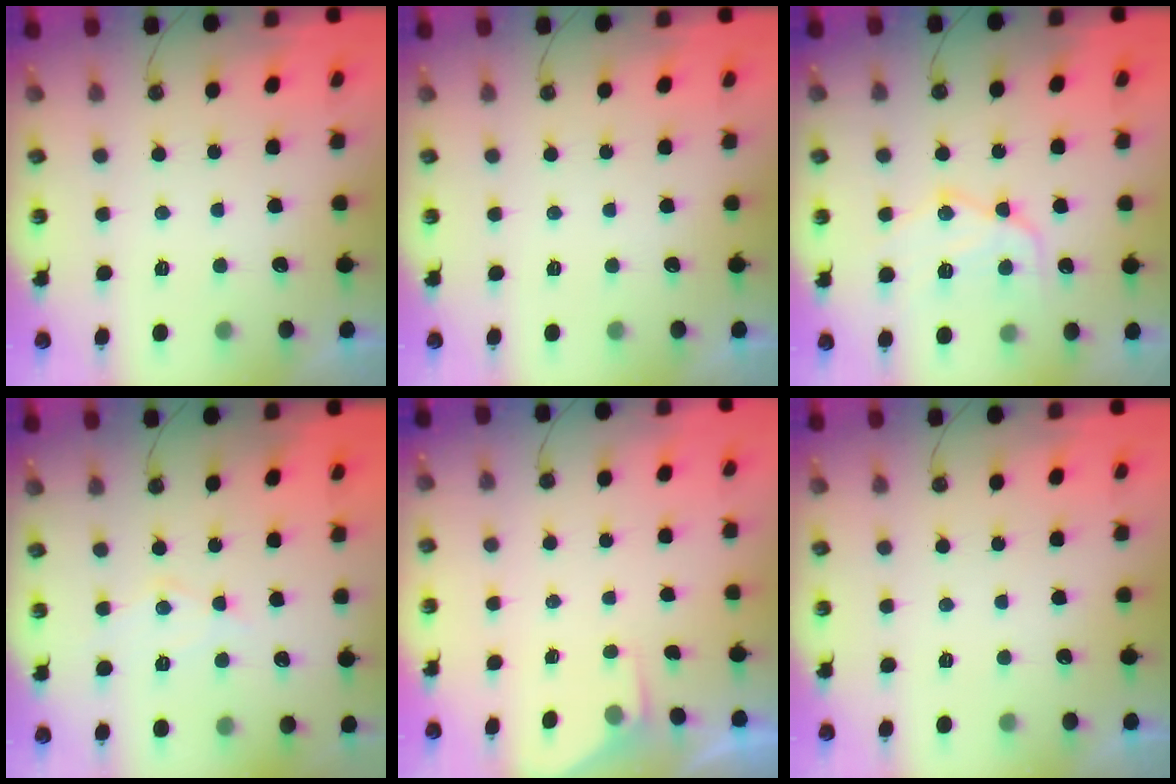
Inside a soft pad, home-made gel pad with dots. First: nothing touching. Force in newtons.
{"total": 0.0}
{"total": 15.4, "press": 15.4, "slide": 1.1}
{"total": 7.7, "press": 7.7, "slide": 0.4}
{"total": 1.4, "press": 1.3, "slide": 0.2}
{"total": 0.0}